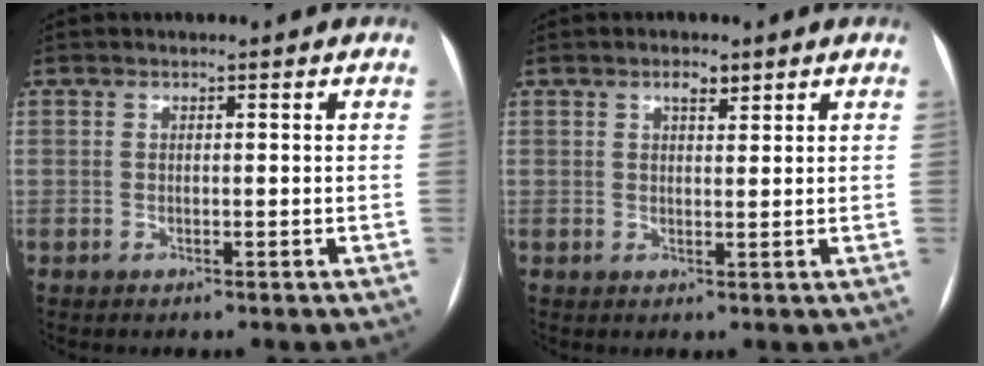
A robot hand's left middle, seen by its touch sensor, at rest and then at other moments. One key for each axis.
{"total": 2.0, "fx": 1.4, "fy": 0.7, "fz": 1.3, "tx": -0.023, "ty": 0.002, "tz": 0.022}